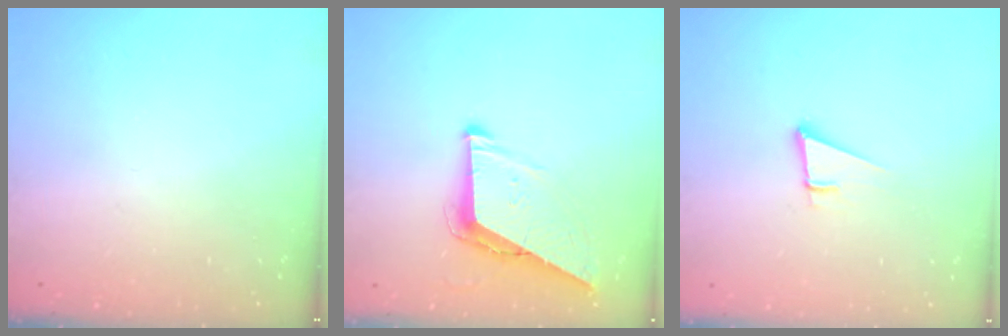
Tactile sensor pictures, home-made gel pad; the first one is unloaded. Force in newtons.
{"total": 7.7, "press": 7.7, "slide": 0.3}
{"total": 4.4, "press": 3.8, "slide": 2.3}